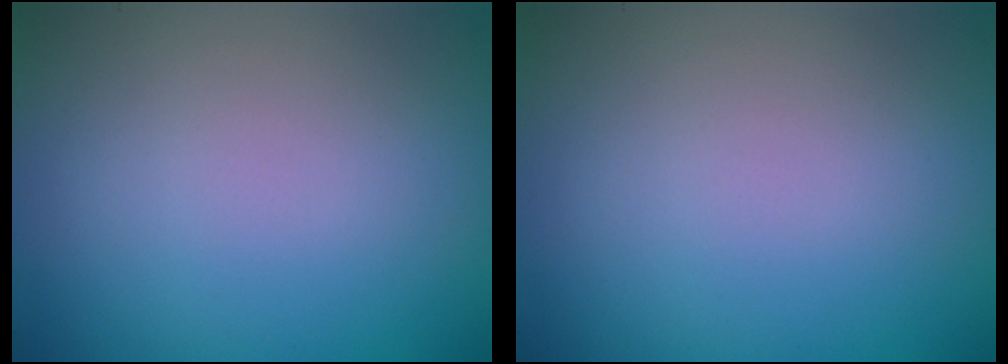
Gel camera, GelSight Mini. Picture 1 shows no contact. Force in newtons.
{"total": 0.0}